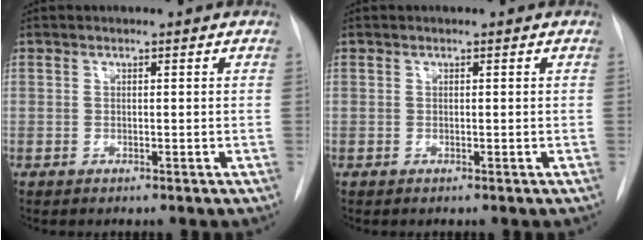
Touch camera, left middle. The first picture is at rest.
{"total": 0.0}